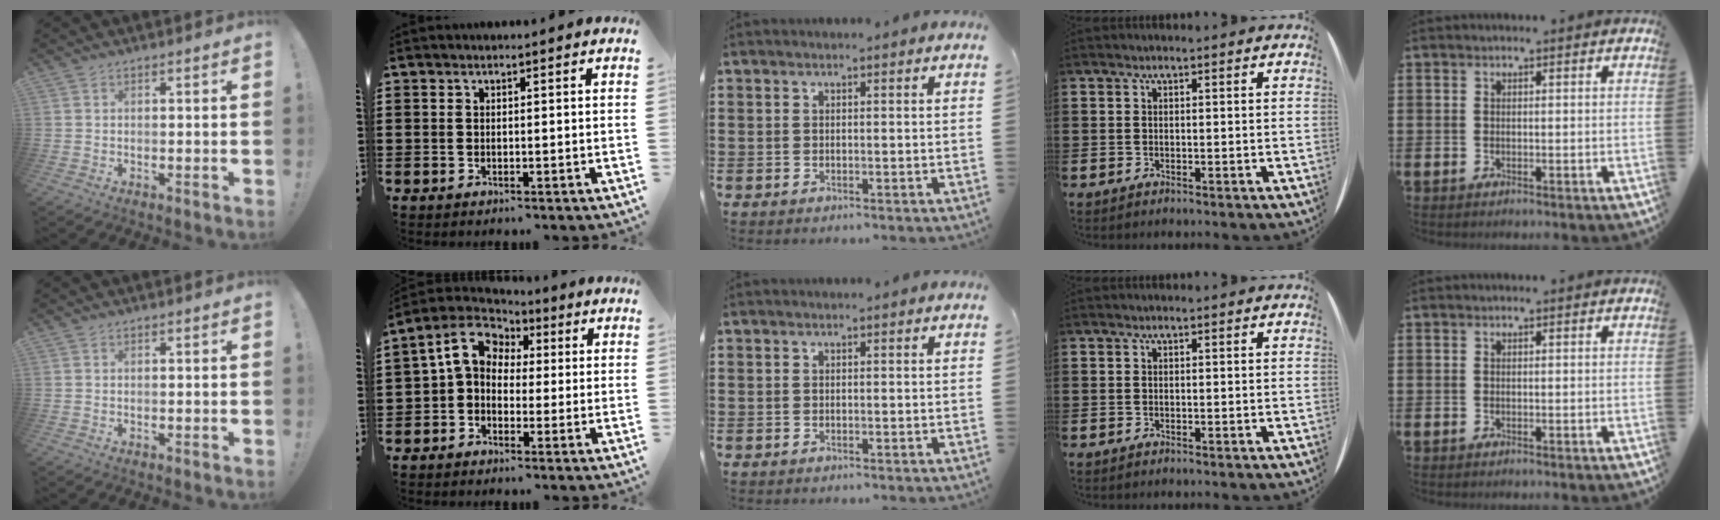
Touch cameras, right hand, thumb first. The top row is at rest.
{"index": {"total": 7.6, "force": [1.8, 6.0, 4.3], "torque": [-0.124, 0.011, 0.026]}}